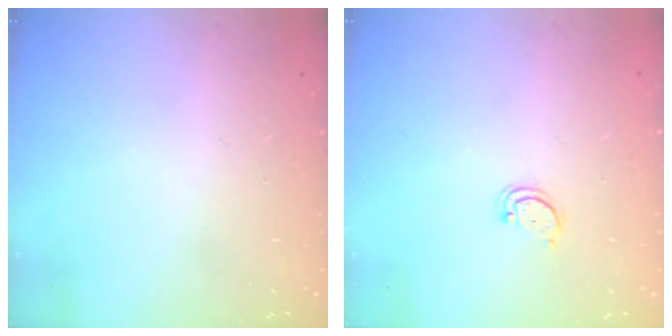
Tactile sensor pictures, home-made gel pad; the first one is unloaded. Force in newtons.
{"total": 2.2, "press": 2.1, "slide": 0.4}